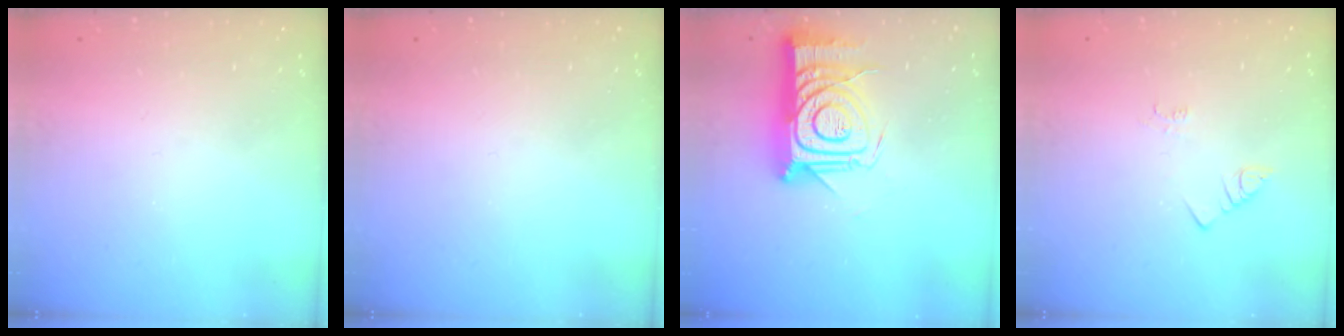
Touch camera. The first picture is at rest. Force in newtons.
{"total": 0.0}
{"total": 16.2, "press": 16.2, "slide": 1.1}
{"total": 1.4, "press": 1.4, "slide": 0.3}